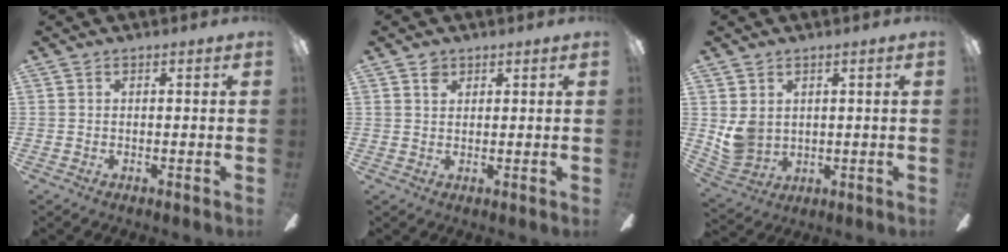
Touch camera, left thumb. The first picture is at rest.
{"total": 2.4, "force": [1.6, 1.7, 0.8], "torque": [-0.011, -0.001, 0.028]}
{"total": 6.0, "force": [2.1, 5.0, 2.5], "torque": [-0.062, 0.000, 0.042]}